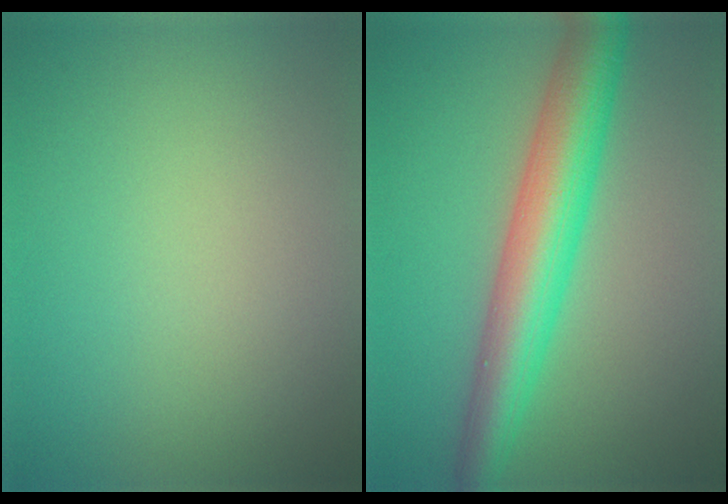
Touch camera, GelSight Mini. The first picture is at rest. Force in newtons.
{"total": 7.2, "press": 7.2, "slide": 0.1}